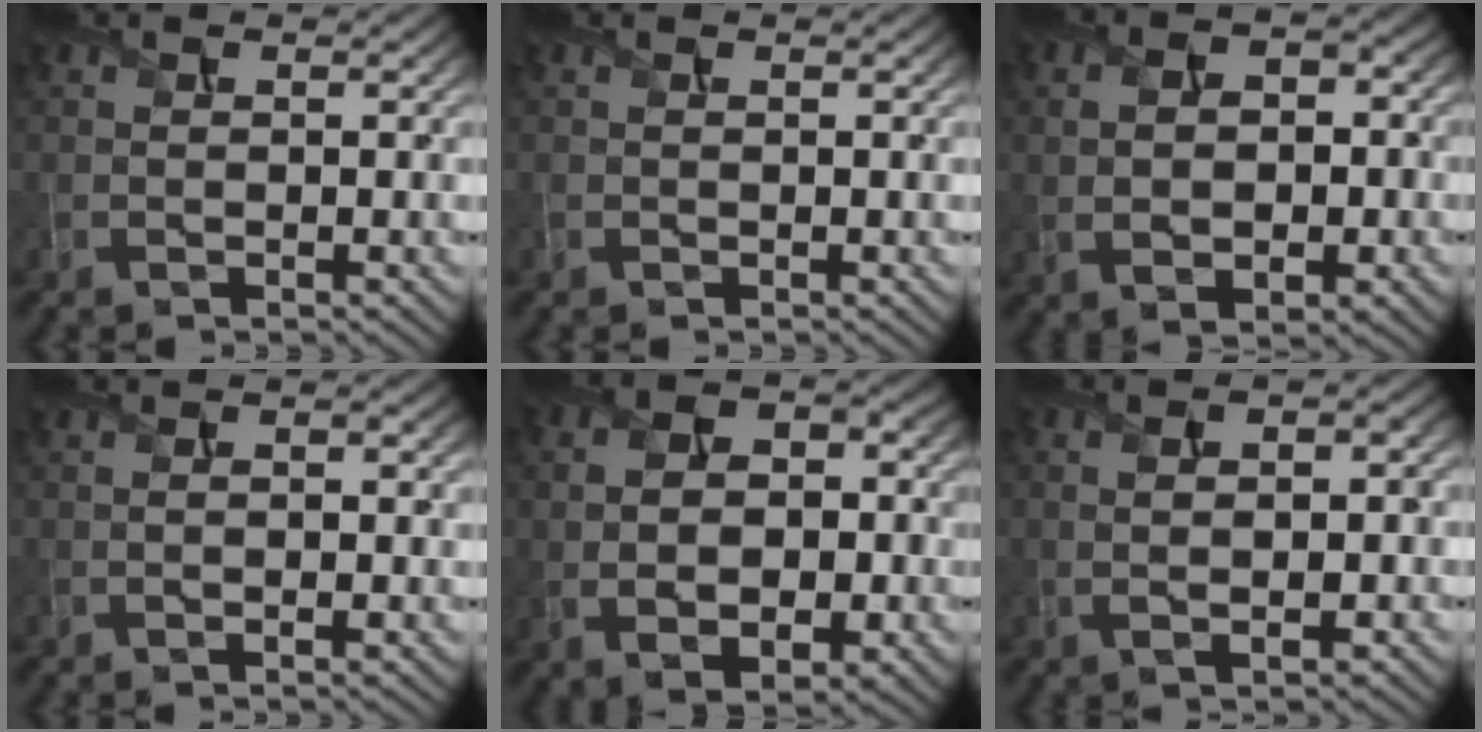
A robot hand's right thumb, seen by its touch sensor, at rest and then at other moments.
{"total": 0.0}
{"total": 6.7, "force": [-0.3, 4.4, 5.0], "torque": [-0.065, -0.005, -0.014]}
{"total": 2.6, "force": [0.0, 1.2, 2.3], "torque": [-0.021, -0.008, -0.003]}
{"total": 9.3, "force": [-1.1, 6.5, 6.6], "torque": [-0.109, -0.007, -0.023]}
{"total": 6.4, "force": [-0.2, 3.2, 5.5], "torque": [-0.068, -0.004, -0.007]}